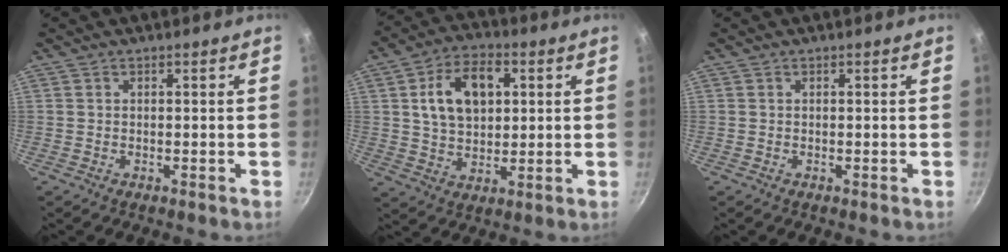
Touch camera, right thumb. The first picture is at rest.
{"total": 13.0, "force": [3.1, 8.6, 9.2], "torque": [-0.130, 0.004, 0.050]}
{"total": 0.0}